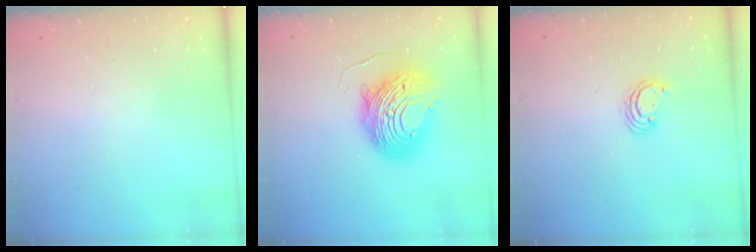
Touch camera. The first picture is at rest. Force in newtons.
{"total": 14.9, "press": 14.8, "slide": 1.3}
{"total": 3.3, "press": 3.3, "slide": 0.4}